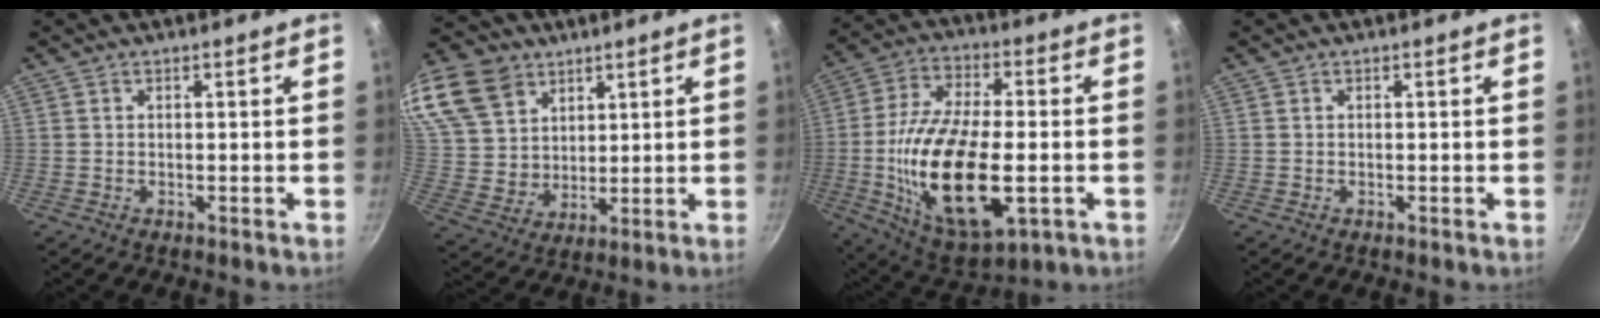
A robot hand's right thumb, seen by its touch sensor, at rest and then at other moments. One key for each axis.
{"total": 21.6, "fx": 11.7, "fy": 15.5, "fz": 9.4, "tx": -0.202, "ty": -0.014, "tz": 0.232}
{"total": 23.0, "fx": -4.1, "fy": 10.5, "fz": 20.0, "tx": -0.373, "ty": 0.009, "tz": -0.068}
{"total": 0.0}